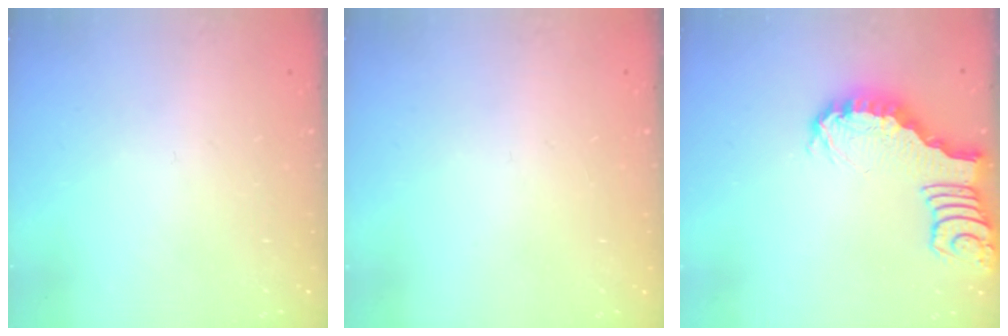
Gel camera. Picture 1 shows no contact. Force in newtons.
{"total": 0.0}
{"total": 2.7, "press": 2.6, "slide": 0.4}